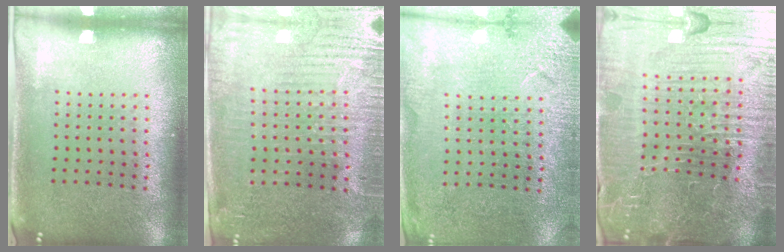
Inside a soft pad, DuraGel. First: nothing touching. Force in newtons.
{"total": 3.7, "press": 3.4, "slide": 1.5}
{"total": 2.7, "press": 2.7, "slide": 0.1}
{"total": 7.1, "press": 6.5, "slide": 3.0}